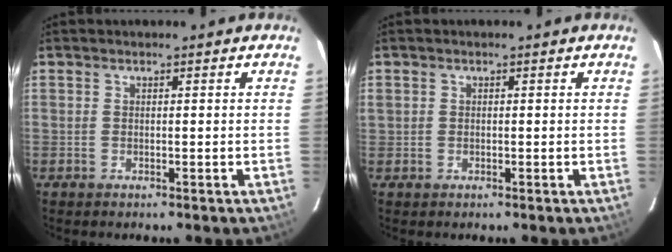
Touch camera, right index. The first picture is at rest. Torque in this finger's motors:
{"motor_torque": [0.59, 0.11, 0.21, 0.05]}